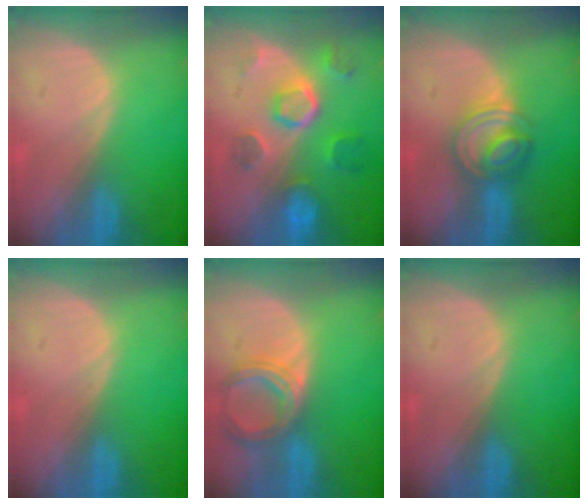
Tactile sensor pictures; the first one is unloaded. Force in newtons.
{"total": 8.6, "press": 7.7, "slide": 3.9}
{"total": 6.8, "press": 6.2, "slide": 2.6}
{"total": 0.0}
{"total": 6.8, "press": 6.2, "slide": 2.6}
{"total": 0.0}